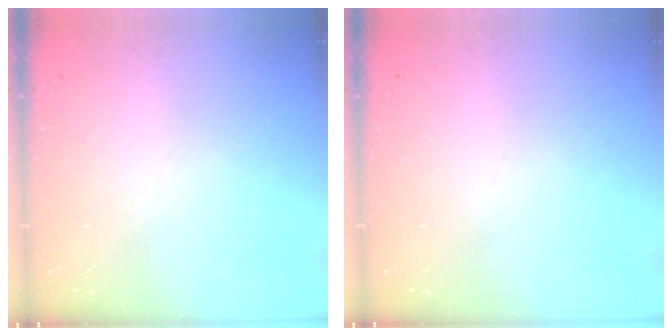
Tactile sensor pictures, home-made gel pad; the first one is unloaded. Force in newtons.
{"total": 0.0}